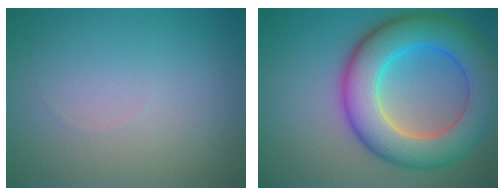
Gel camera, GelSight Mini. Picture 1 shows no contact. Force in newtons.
{"total": 10.0, "press": 10.0, "slide": 0.3}